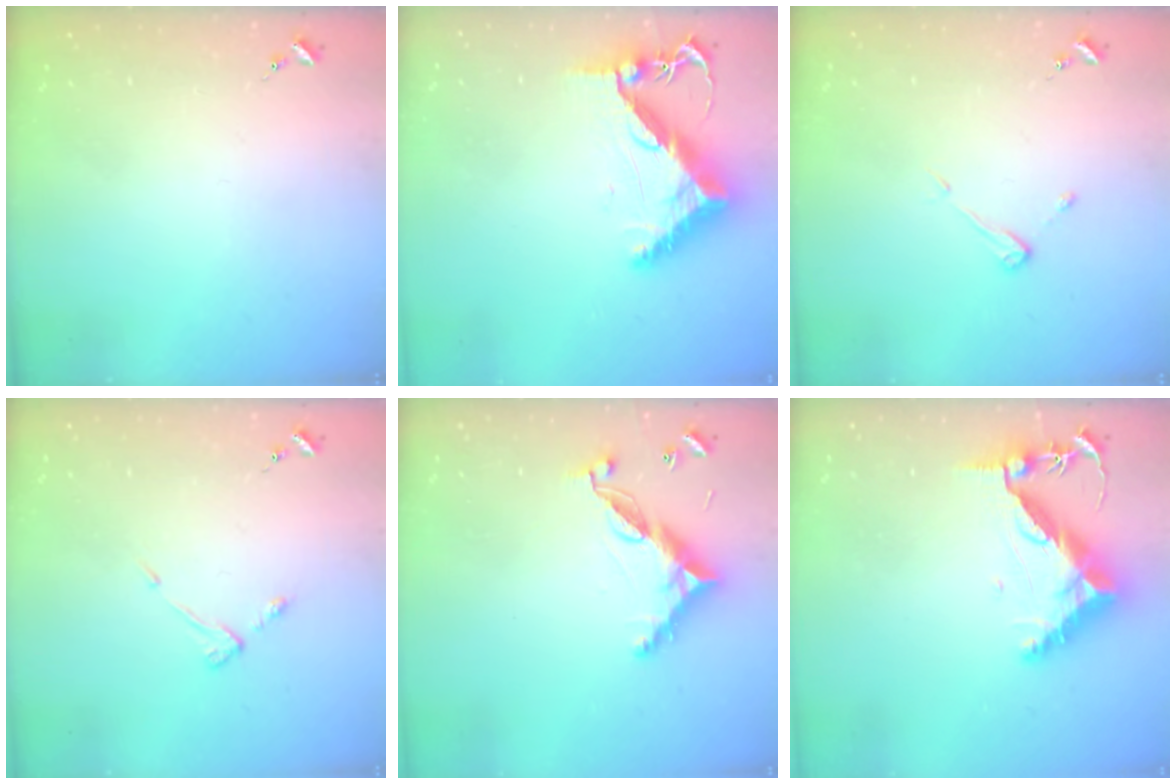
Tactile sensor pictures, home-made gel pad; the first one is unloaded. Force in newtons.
{"total": 11.4, "press": 11.3, "slide": 1.2}
{"total": 3.9, "press": 3.9, "slide": 0.3}
{"total": 4.2, "press": 4.1, "slide": 0.7}
{"total": 11.0, "press": 10.9, "slide": 0.8}
{"total": 11.8, "press": 11.7, "slide": 1.5}